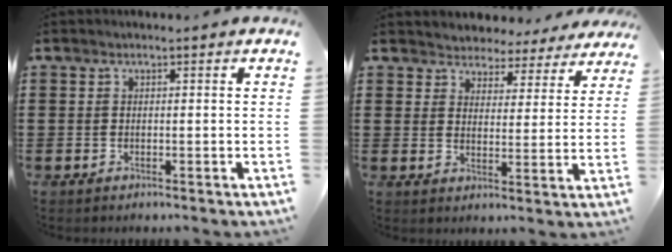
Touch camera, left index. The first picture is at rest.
{"total": 4.2, "force": [4.1, 0.9, -0.4], "torque": [-0.018, -0.026, 0.069]}